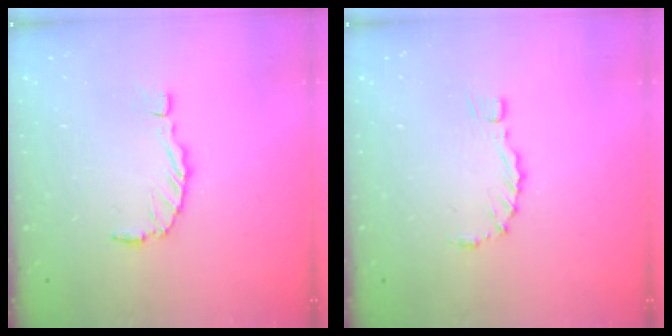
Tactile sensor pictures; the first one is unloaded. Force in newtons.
{"total": 1.2, "press": 1.2, "slide": 0.3}